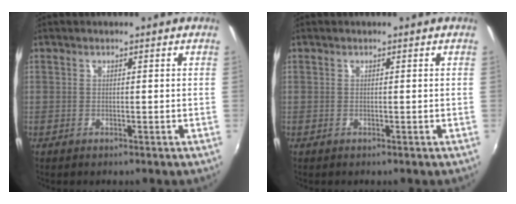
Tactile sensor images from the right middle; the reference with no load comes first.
{"total": 0.0}